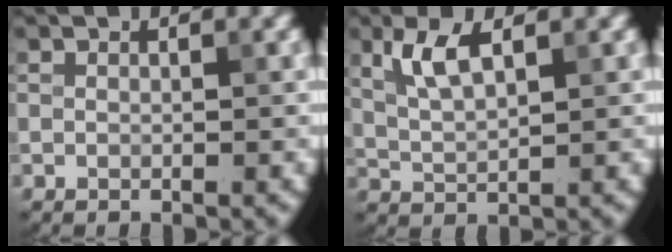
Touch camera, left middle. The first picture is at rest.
{"total": 3.5, "force": [1.6, 1.3, 2.9], "torque": [-0.063, 0.003, 0.034]}